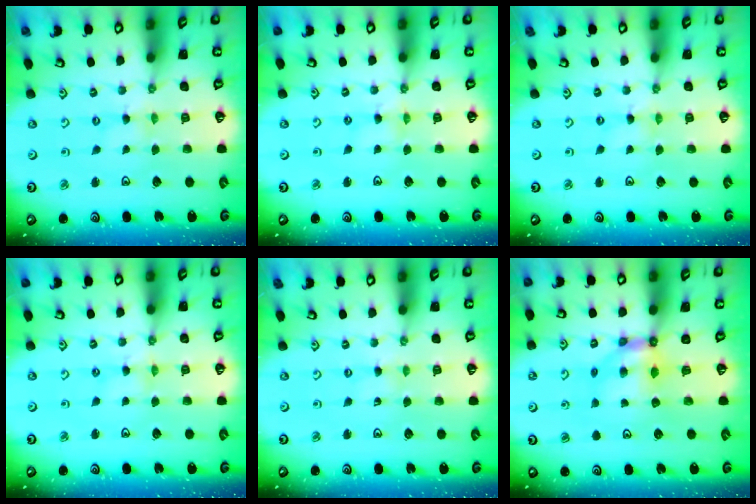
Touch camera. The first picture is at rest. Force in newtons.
{"total": 1.0, "press": 0.9, "slide": 0.2}
{"total": 0.0}
{"total": 1.0, "press": 0.9, "slide": 0.2}
{"total": 0.0}
{"total": 6.2, "press": 6.1, "slide": 0.7}